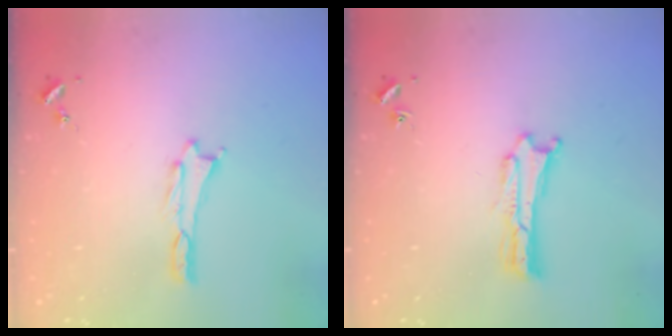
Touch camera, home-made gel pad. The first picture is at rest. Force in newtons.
{"total": 0.9, "press": 0.9, "slide": 0.2}